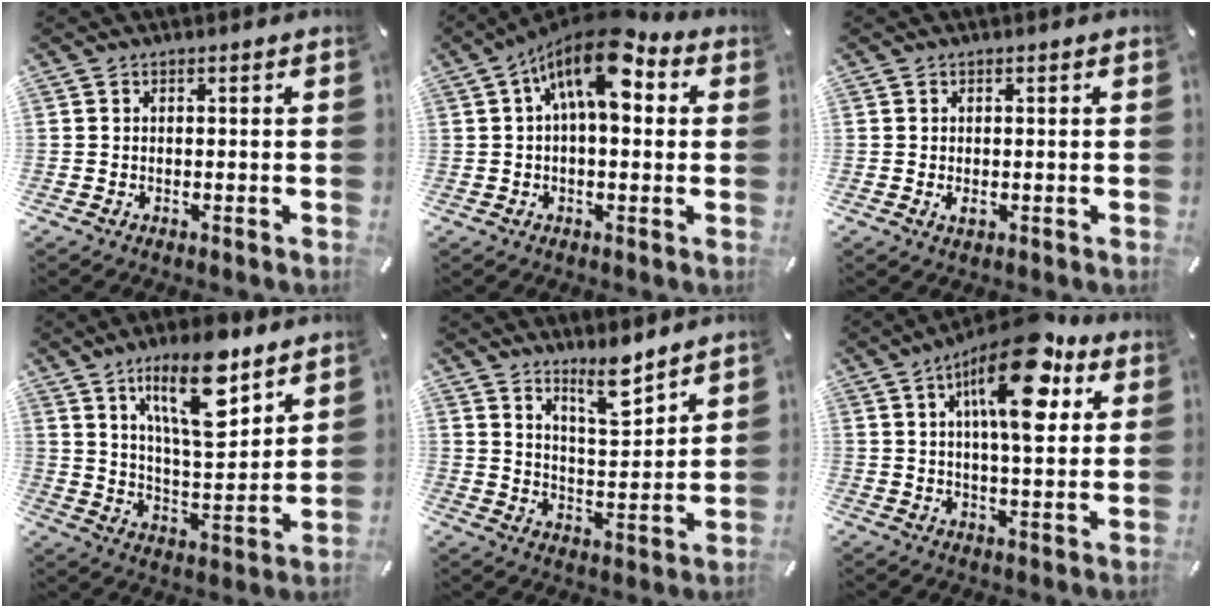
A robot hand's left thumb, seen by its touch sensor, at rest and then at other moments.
{"total": 13.2, "force": [5.0, 6.1, 10.6], "torque": [-0.161, -0.018, 0.086]}
{"total": 1.5, "force": [-0.1, 0.9, 1.2], "torque": [-0.015, -0.001, -0.005]}
{"total": 17.8, "force": [10.2, 6.6, 13.0], "torque": [-0.219, -0.046, 0.165]}
{"total": 9.8, "force": [8.1, 2.4, 5.0], "torque": [-0.073, -0.061, 0.139]}
{"total": 18.2, "force": [8.1, 6.5, 14.9], "torque": [-0.243, -0.026, 0.124]}